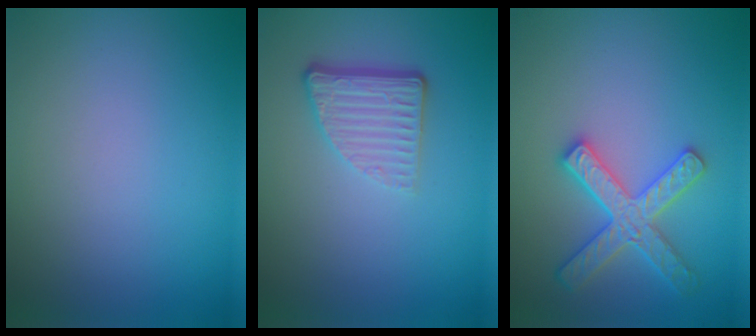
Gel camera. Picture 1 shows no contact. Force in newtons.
{"total": 3.8, "press": 2.6, "slide": 2.8}
{"total": 4.2, "press": 3.9, "slide": 1.7}